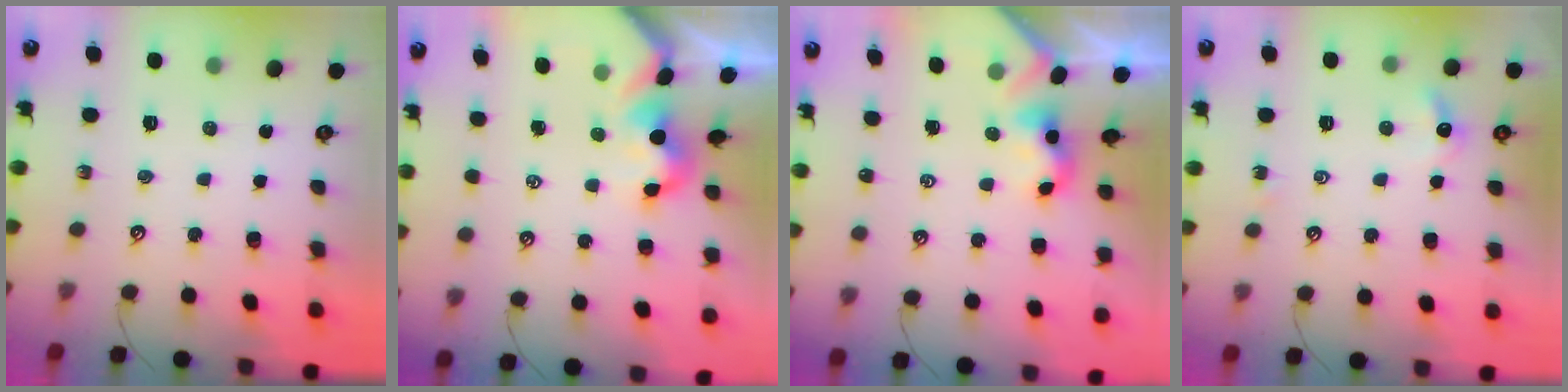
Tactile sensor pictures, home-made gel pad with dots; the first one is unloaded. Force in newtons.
{"total": 1.0, "press": 0.7, "slide": 0.7}
{"total": 2.3, "press": 2.3, "slide": 0.2}
{"total": 4.6, "press": 4.5, "slide": 0.6}